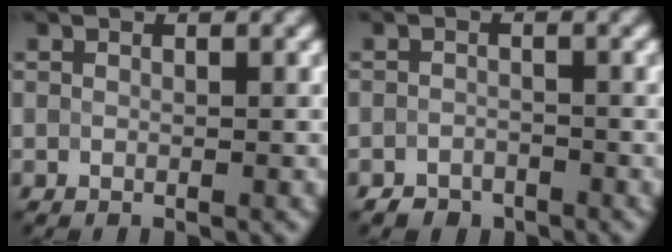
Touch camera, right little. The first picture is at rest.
{"total": 1.5, "force": [-1.3, 0.8, 0.1], "torque": [0.001, 0.004, -0.026]}